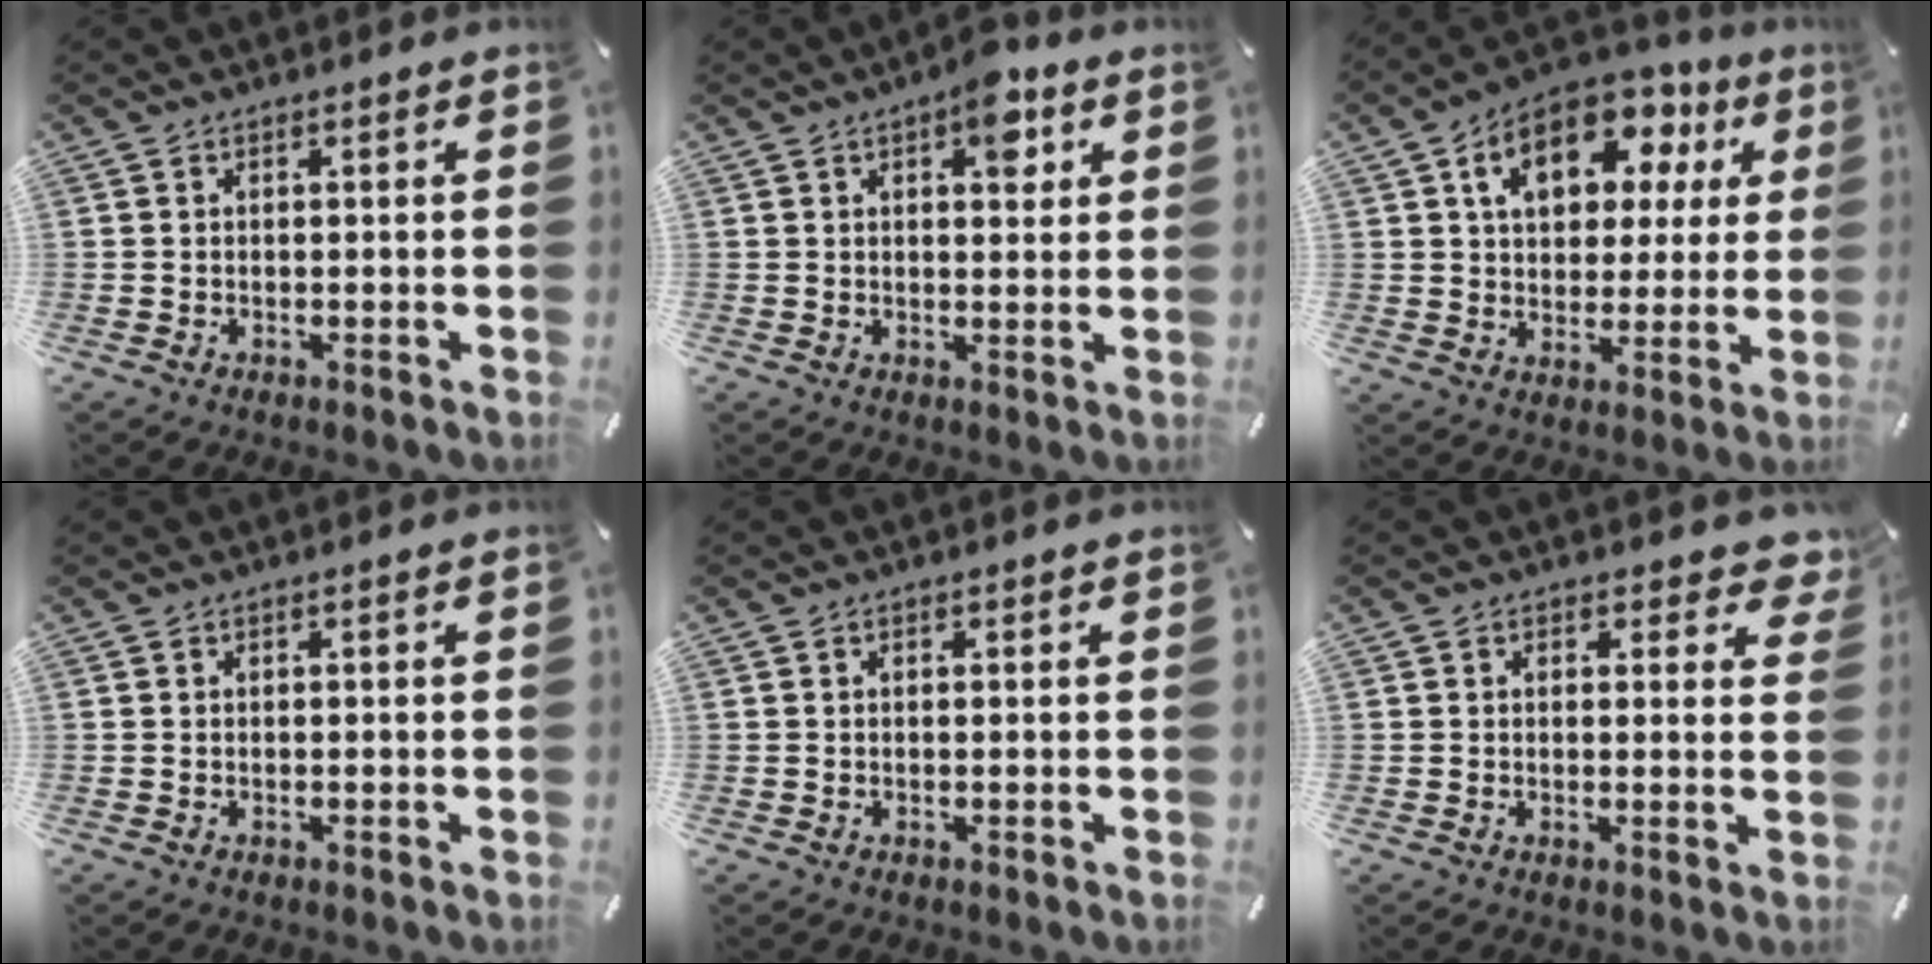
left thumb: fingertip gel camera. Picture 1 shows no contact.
{"total": 7.5, "force": [3.4, 3.8, 5.4], "torque": [-0.056, -0.014, 0.051]}
{"total": 14.9, "force": [6.6, 10.1, 8.8], "torque": [-0.138, -0.019, 0.117]}
{"total": 0.0}
{"total": 0.0}
{"total": 3.6, "force": [2.0, 2.2, 2.0], "torque": [-0.012, -0.008, 0.030]}